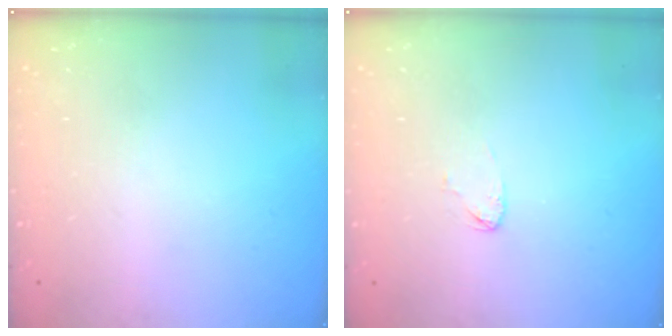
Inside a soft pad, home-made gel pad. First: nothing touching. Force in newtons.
{"total": 3.0, "press": 3.0, "slide": 0.2}